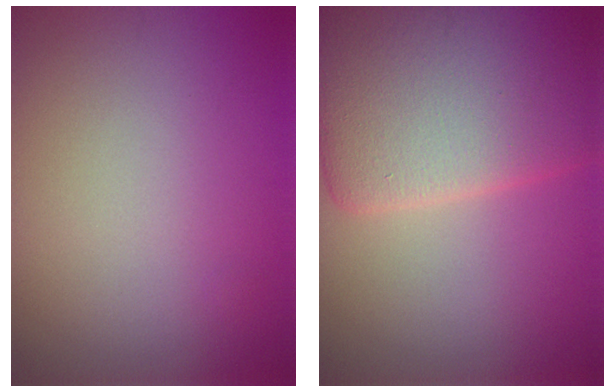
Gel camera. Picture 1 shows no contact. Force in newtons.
{"total": 12.4, "press": 12.3, "slide": 0.6}